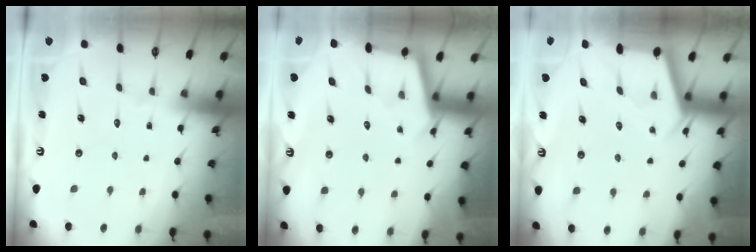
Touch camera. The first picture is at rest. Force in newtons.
{"total": 3.0, "press": 3.0, "slide": 0.3}
{"total": 2.8, "press": 2.8, "slide": 0.4}